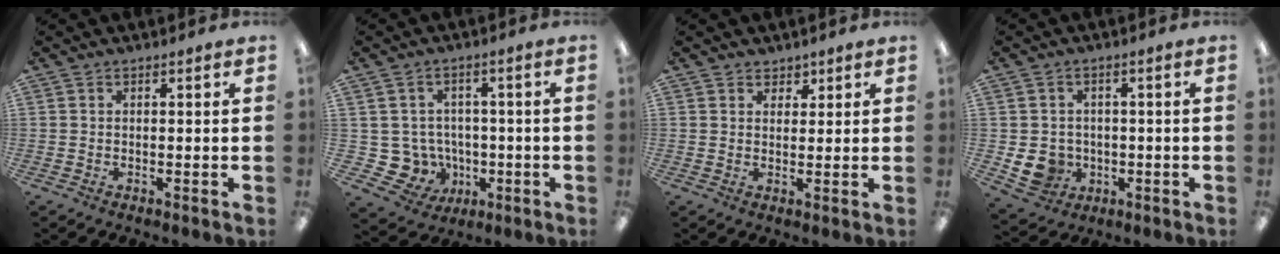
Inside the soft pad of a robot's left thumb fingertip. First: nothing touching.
{"total": 8.1, "force": [-0.9, 7.8, 1.6], "torque": [-0.068, -0.004, -0.006]}
{"total": 2.6, "force": [1.9, 1.9, -0.1], "torque": [0.014, -0.005, 0.032]}
{"total": 6.7, "force": [-1.6, 6.1, 2.3], "torque": [-0.057, 0.011, -0.021]}